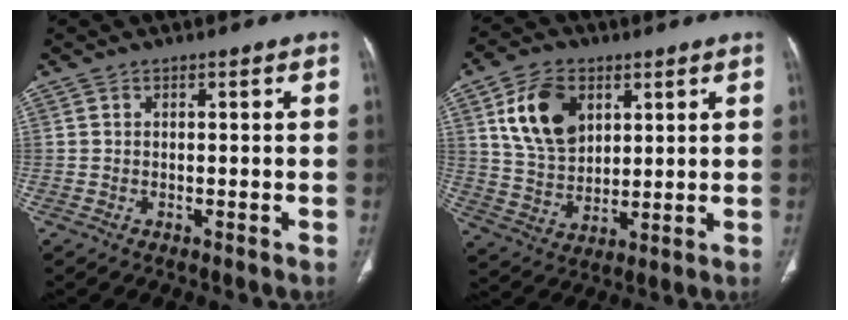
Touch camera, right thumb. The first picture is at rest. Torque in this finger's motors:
{"motor_torque": [-0.44, 0.60, 0.49, -0.33, 0.31]}